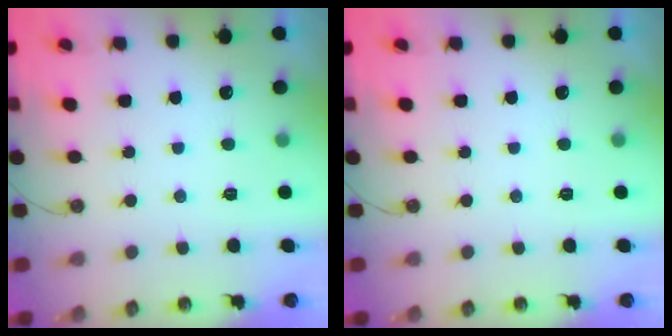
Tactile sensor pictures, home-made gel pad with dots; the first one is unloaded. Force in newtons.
{"total": 0.0}